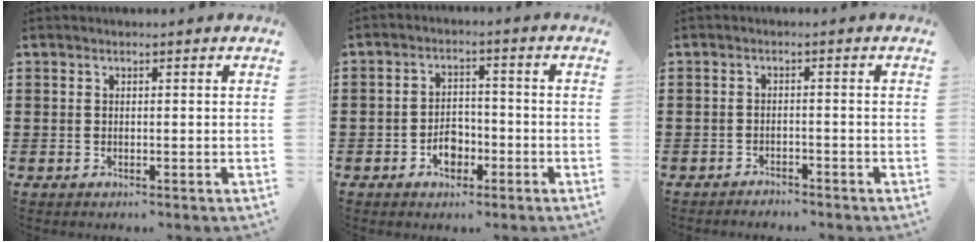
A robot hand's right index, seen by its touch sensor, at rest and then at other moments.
{"total": 4.1, "force": [-2.1, 2.8, 2.1], "torque": [-0.033, 0.004, -0.041]}
{"total": 1.7, "force": [-1.7, 0.1, 0.0], "torque": [-0.006, -0.001, -0.037]}